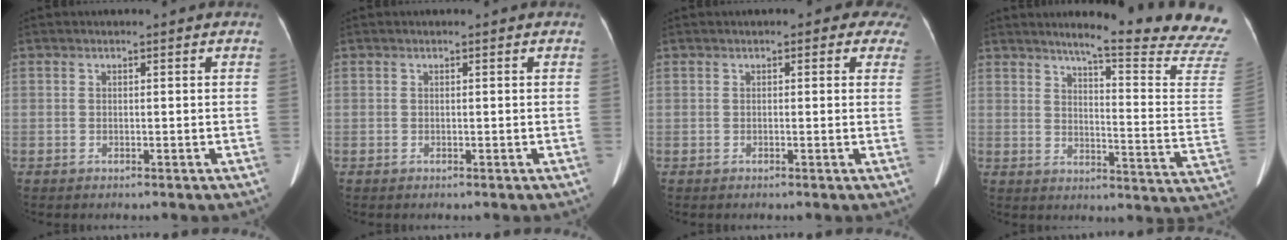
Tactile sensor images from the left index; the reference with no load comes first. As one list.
[{"total": 0.0}, {"total": 5.3, "force": [3.7, 2.2, 3.1], "torque": [-0.014, 0.007, 0.027]}, {"total": 20.9, "force": [19.0, -1.5, 8.7], "torque": [-0.120, -0.129, 0.220]}]